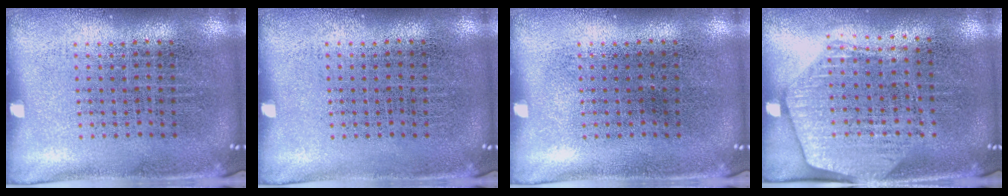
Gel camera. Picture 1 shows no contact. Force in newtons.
{"total": 0.0}
{"total": 0.0}
{"total": 1.8, "press": 1.6, "slide": 0.7}